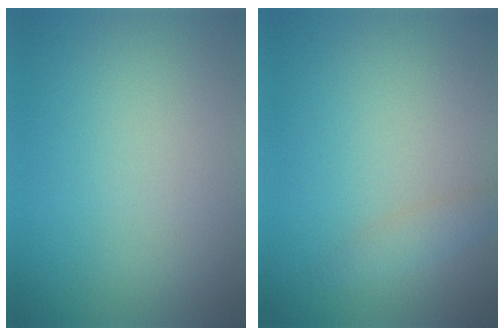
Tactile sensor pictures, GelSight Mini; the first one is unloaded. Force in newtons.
{"total": 1.3, "press": 1.3, "slide": 0.0}